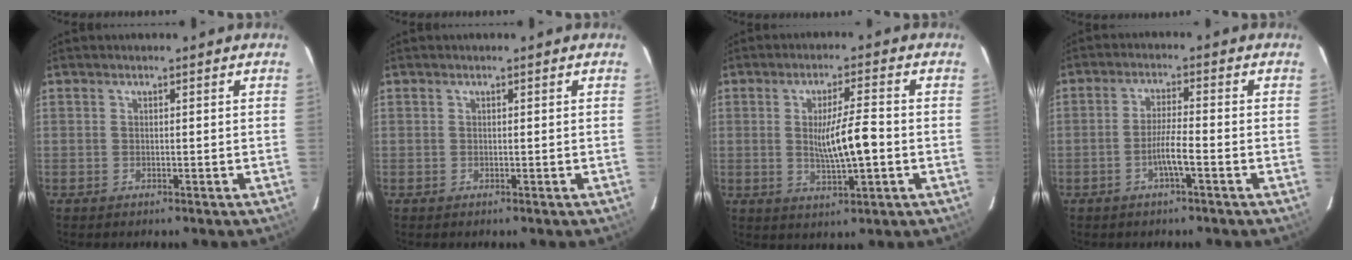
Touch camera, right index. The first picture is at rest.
{"total": 0.0}
{"total": 7.6, "force": [-0.6, 0.6, 7.5], "torque": [-0.133, -0.004, -0.008]}
{"total": 4.3, "force": [-1.7, 0.0, 4.0], "torque": [-0.076, 0.001, -0.033]}